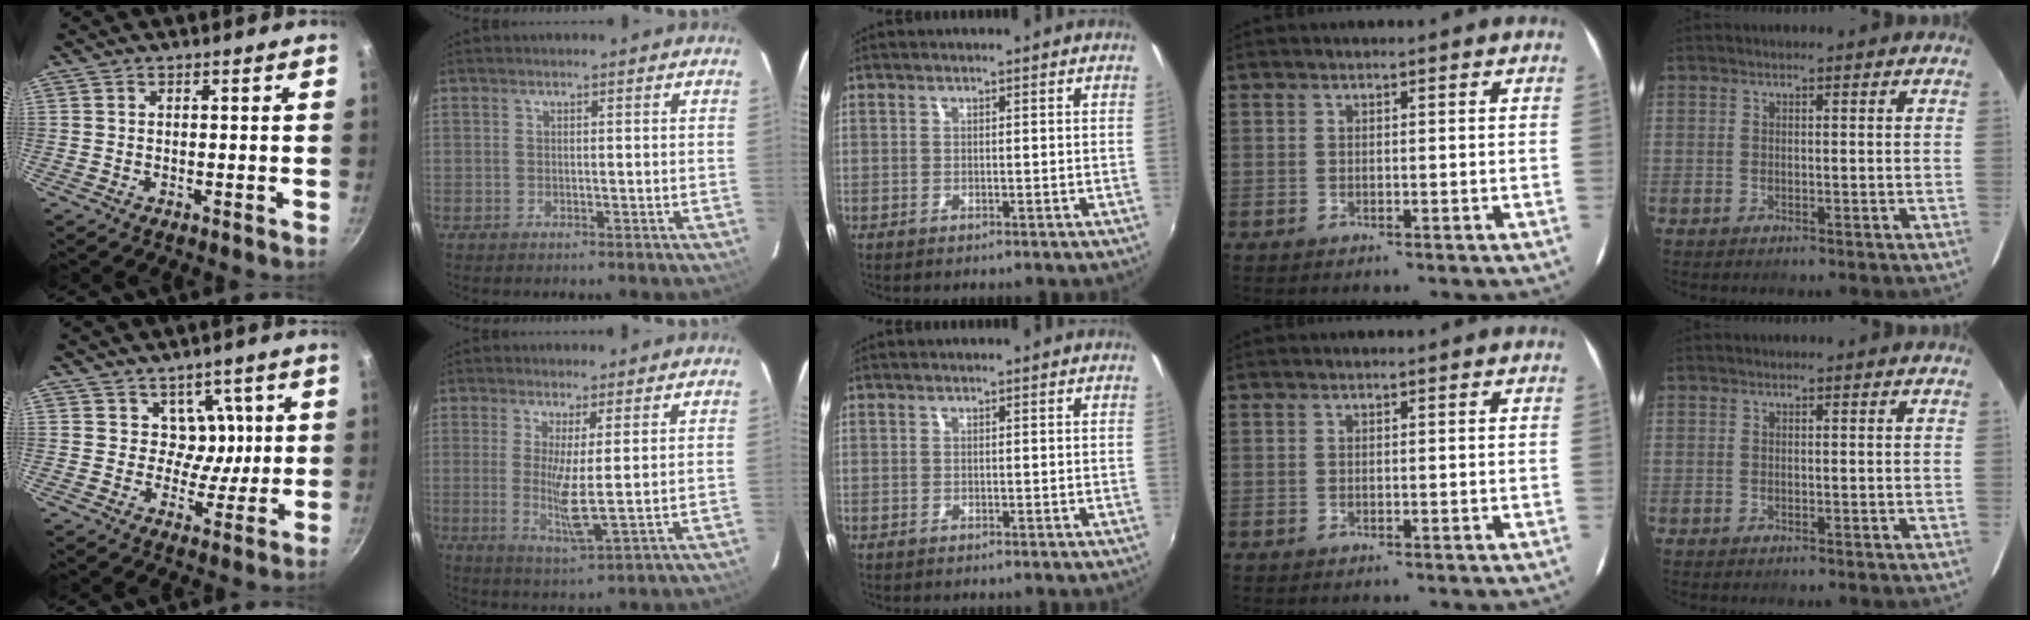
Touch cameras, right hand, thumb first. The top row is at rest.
{"thumb": {"total": 7.7, "force": [2.8, 6.6, 2.7], "torque": [0.004, -0.035, 0.041]}, "index": {"total": 8.9, "force": [2.5, 0.0, 8.5], "torque": [-0.151, -0.030, 0.042]}}